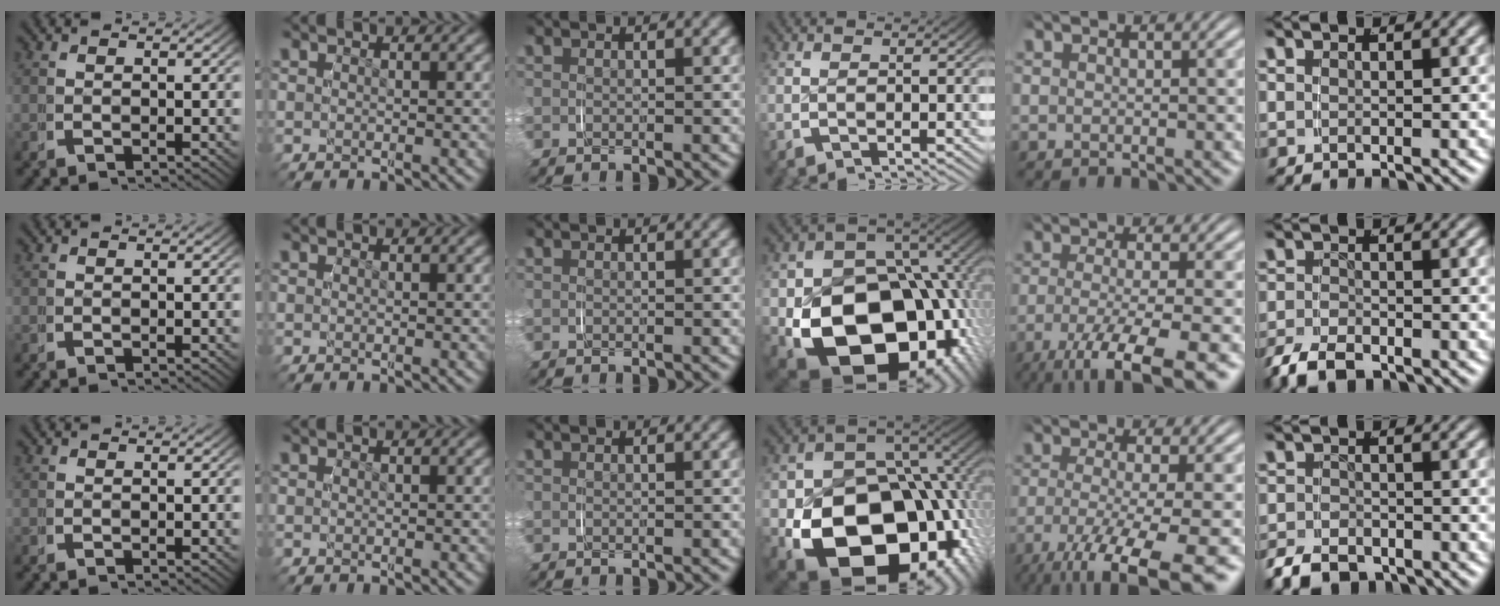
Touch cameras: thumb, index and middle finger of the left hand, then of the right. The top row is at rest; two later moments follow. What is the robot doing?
{"motion": "grasp_and_lifting", "object": "paper plate"}